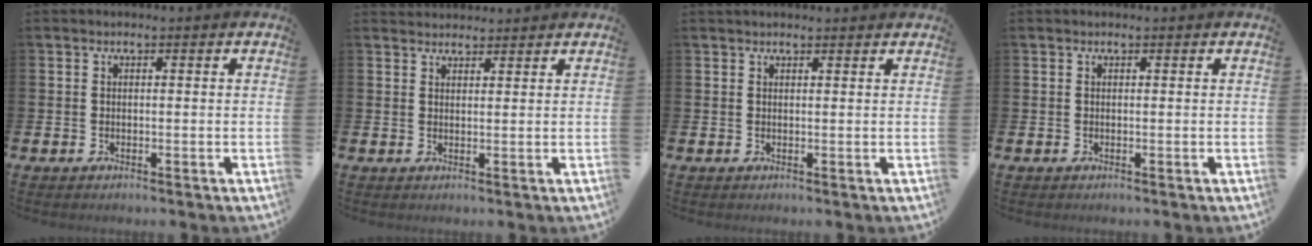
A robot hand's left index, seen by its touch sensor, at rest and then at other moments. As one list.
[{"total": 2.2, "force": [2.1, 0.5, -0.1], "torque": [0.007, -0.010, 0.038]}, {"total": 1.0, "force": [0.9, 0.2, 0.2], "torque": [0.003, -0.001, 0.016]}, {"total": 0.0}]